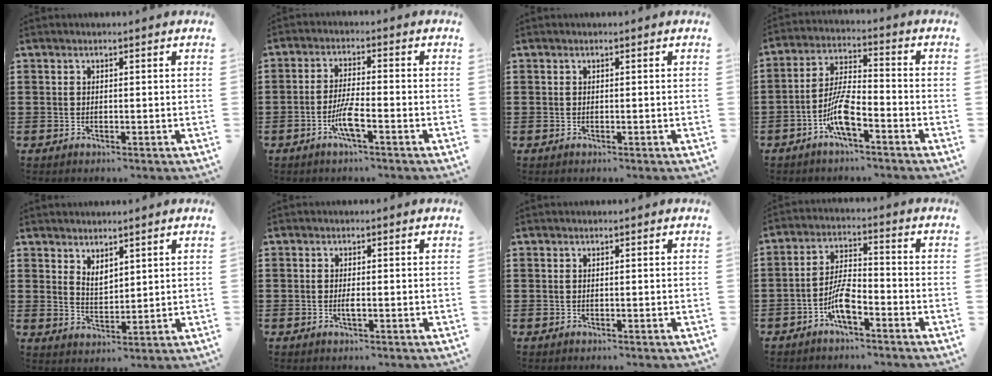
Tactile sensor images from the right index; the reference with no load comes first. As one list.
[{"total": 4.8, "force": [-2.3, 0.4, 4.2], "torque": [-0.096, -0.013, -0.048]}, {"total": 0.0}, {"total": 7.4, "force": [-4.0, 1.9, 6.0], "torque": [-0.131, -0.002, -0.077]}, {"total": 2.8, "force": [2.4, 1.2, 0.9], "torque": [-0.023, 0.001, 0.045]}, {"total": 1.3, "force": [-0.3, 0.3, 1.2], "torque": [-0.029, -0.005, -0.008]}, {"total": 0.0}, {"total": 6.1, "force": [-3.3, 1.9, 4.7], "torque": [-0.105, 0.001, -0.067]}]